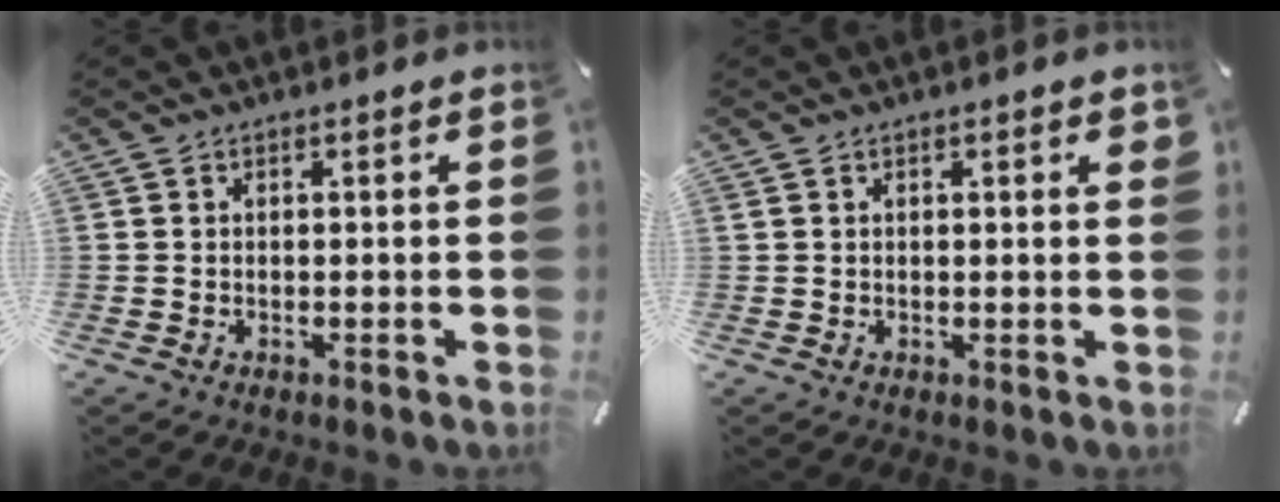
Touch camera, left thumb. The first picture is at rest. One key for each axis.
{"total": 1.2, "fx": 0.5, "fy": 0.2, "fz": 1.0, "tx": -0.021, "ty": 0.002, "tz": 0.008}